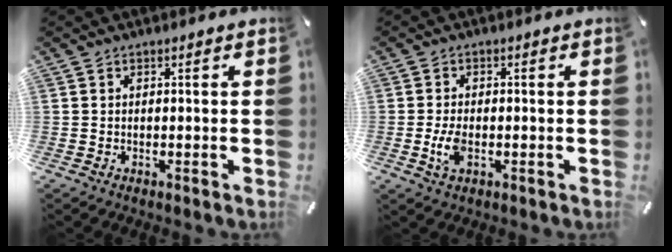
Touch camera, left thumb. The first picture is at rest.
{"total": 4.4, "force": [-1.0, 2.3, 3.6], "torque": [-0.087, -0.004, -0.022]}